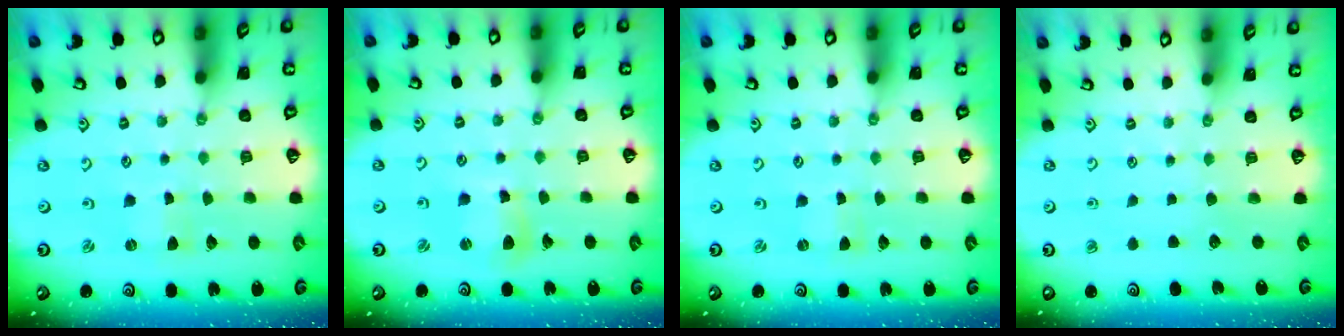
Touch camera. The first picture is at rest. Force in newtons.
{"total": 5.9, "press": 5.8, "slide": 0.7}
{"total": 0.0}
{"total": 0.0}